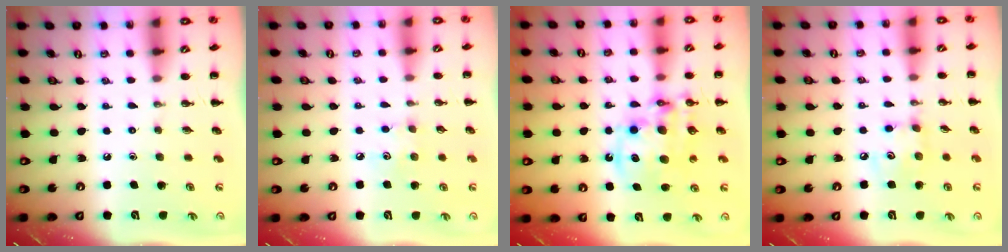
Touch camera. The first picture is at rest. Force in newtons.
{"total": 4.3, "press": 4.3, "slide": 0.9}
{"total": 13.5, "press": 13.2, "slide": 3.1}
{"total": 5.4, "press": 5.4, "slide": 0.6}